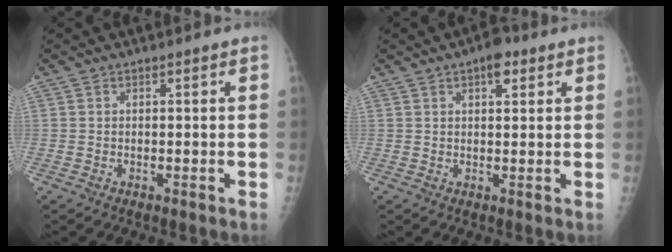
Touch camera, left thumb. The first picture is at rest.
{"total": 4.0, "force": [2.2, 1.8, 2.8], "torque": [-0.029, -0.005, 0.028]}